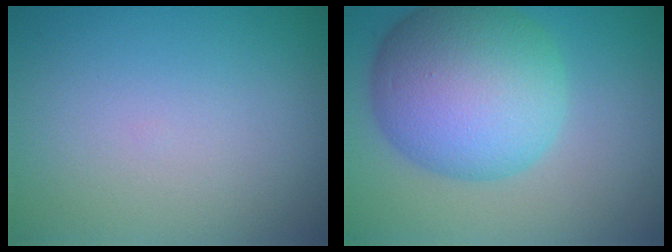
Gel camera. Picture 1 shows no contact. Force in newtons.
{"total": 11.4, "press": 11.4, "slide": 0.3}